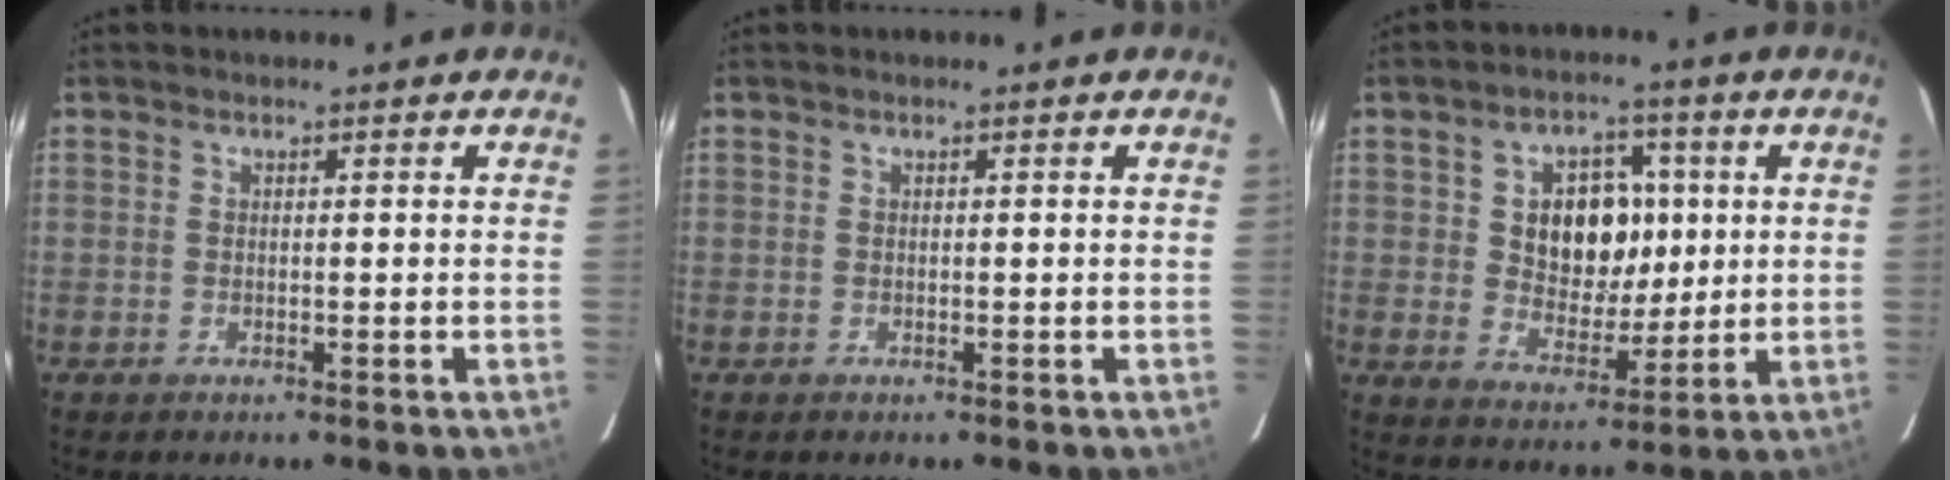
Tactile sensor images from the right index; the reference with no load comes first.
{"total": 0.0}
{"total": 10.6, "force": [1.8, 7.8, 6.9], "torque": [-0.125, 0.015, 0.042]}